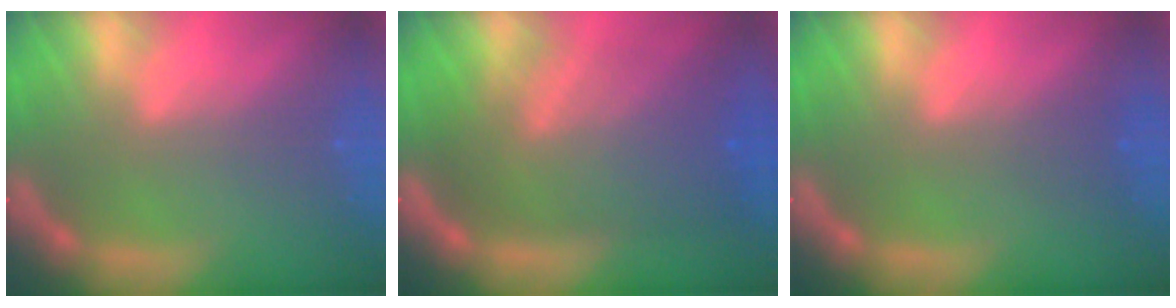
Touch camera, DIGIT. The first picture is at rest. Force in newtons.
{"total": 10.0}
{"total": 1.5}